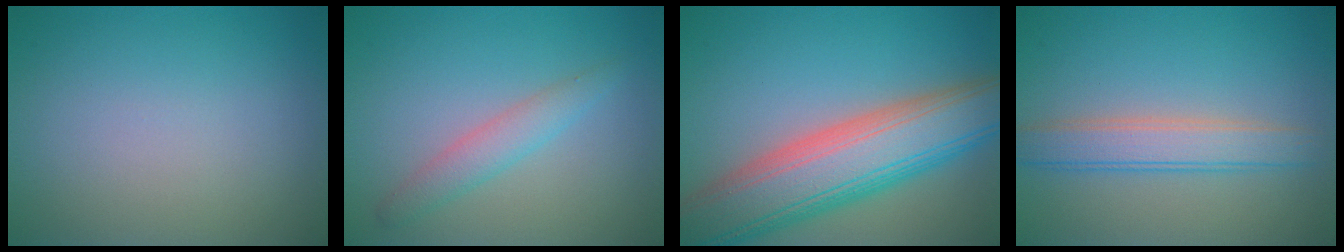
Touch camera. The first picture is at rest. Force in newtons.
{"total": 2.3, "press": 2.3, "slide": 0.0}
{"total": 10.8, "press": 10.7, "slide": 0.7}
{"total": 3.6, "press": 3.6, "slide": 0.1}